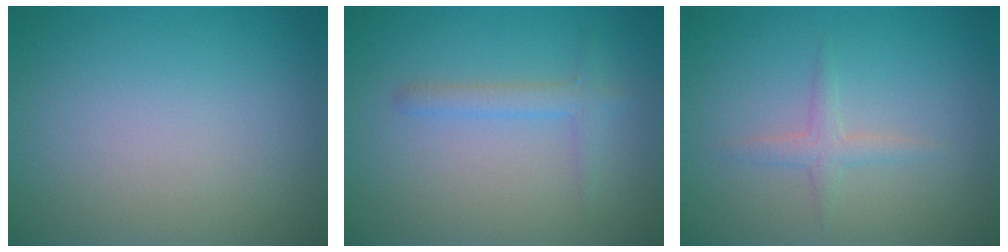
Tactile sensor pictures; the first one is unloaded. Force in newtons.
{"total": 1.7, "press": 1.7, "slide": 0.1}
{"total": 1.9, "press": 1.9, "slide": 0.1}